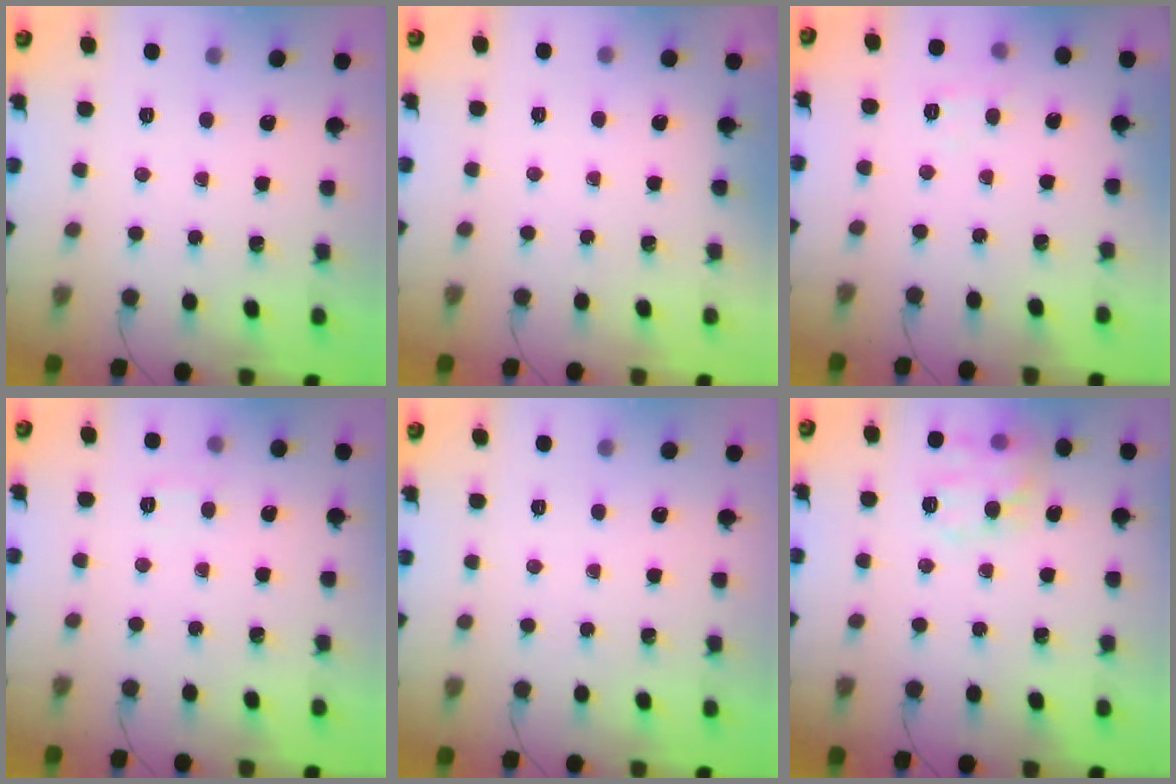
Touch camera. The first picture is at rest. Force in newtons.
{"total": 1.8, "press": 1.7, "slide": 0.3}
{"total": 4.2, "press": 4.0, "slide": 1.3}
{"total": 5.9, "press": 5.7, "slide": 1.6}
{"total": 0.0}
{"total": 13.2, "press": 13.2, "slide": 0.6}